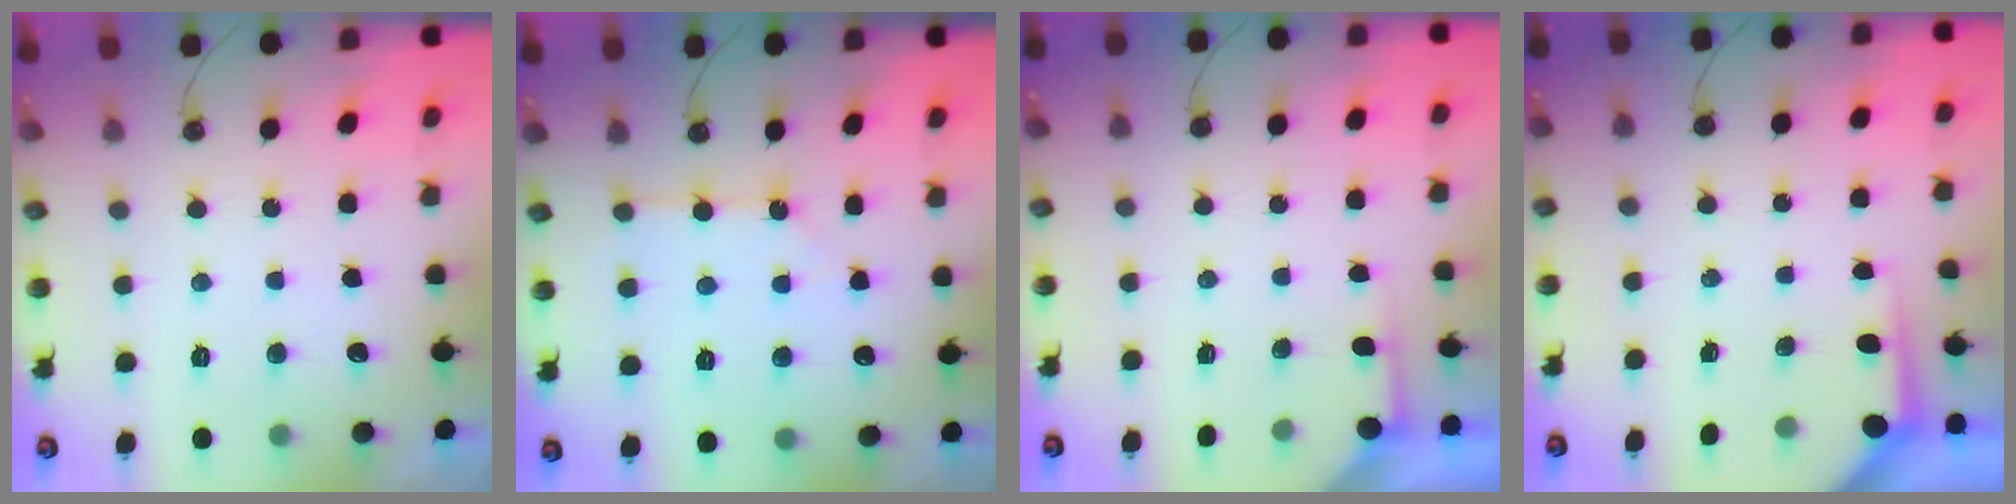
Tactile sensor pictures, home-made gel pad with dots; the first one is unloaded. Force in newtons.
{"total": 2.2, "press": 2.2, "slide": 0.4}
{"total": 1.6, "press": 1.6, "slide": 0.3}
{"total": 3.7, "press": 3.7, "slide": 0.4}